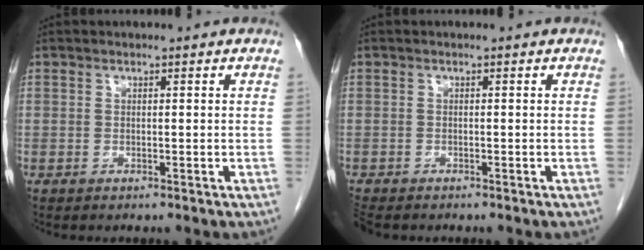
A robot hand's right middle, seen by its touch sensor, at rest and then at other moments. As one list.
[{"total": 2.5, "force": [-2.2, 0.8, 0.9], "torque": [-0.021, -0.008, -0.036]}]